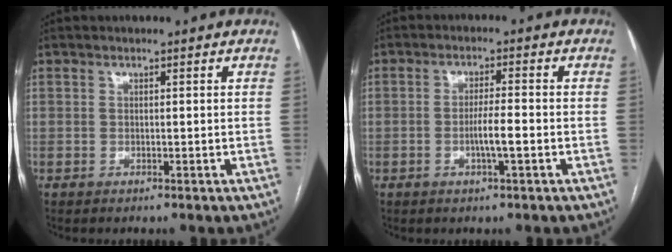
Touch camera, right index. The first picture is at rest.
{"total": 3.8, "force": [-1.1, 0.1, 3.7], "torque": [-0.066, -0.002, -0.019]}